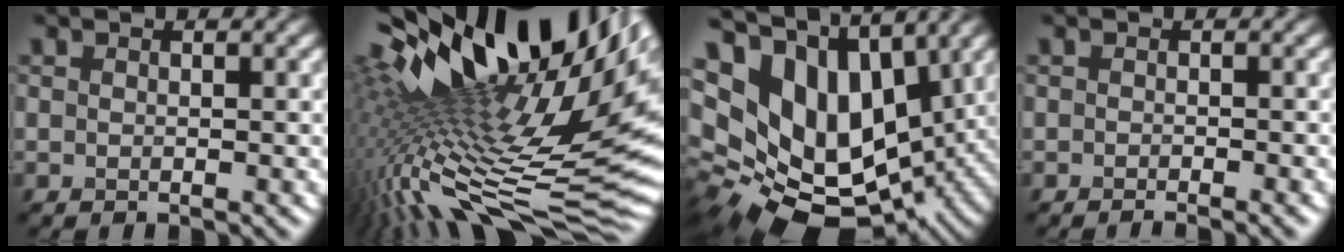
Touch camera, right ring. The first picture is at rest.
{"total": 19.7, "force": [3.9, 7.1, 17.9], "torque": [-0.293, -0.006, 0.083]}
{"total": 16.5, "force": [4.0, 10.9, 11.7], "torque": [-0.227, -0.010, 0.100]}
{"total": 1.0, "force": [-0.8, 0.1, 0.6], "torque": [-0.005, -0.002, -0.012]}